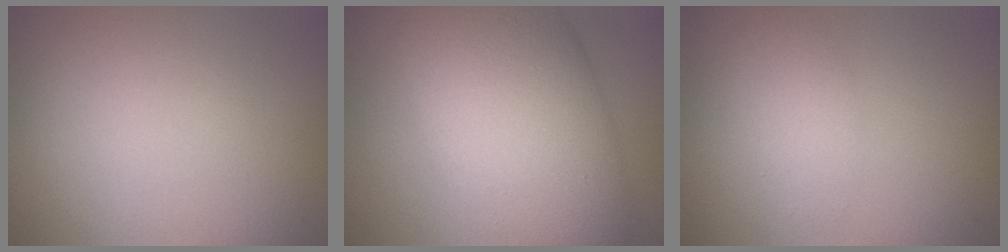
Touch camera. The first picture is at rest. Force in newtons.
{"total": 12.2, "press": 12.2, "slide": 0.6}
{"total": 2.3, "press": 2.3, "slide": 0.1}